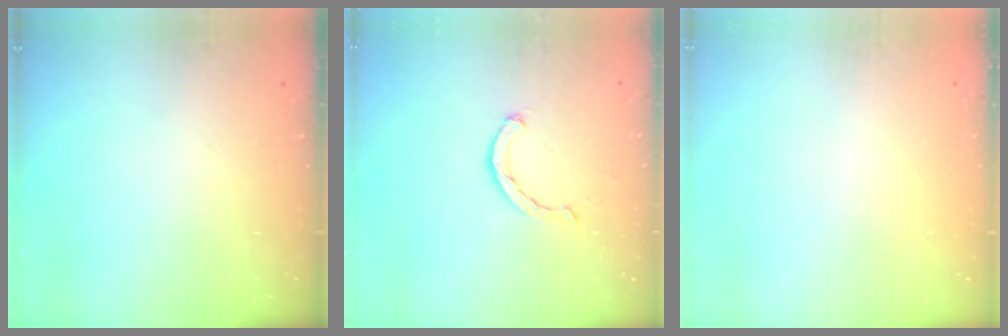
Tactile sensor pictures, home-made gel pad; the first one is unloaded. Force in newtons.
{"total": 2.1, "press": 2.1, "slide": 0.1}
{"total": 2.6, "press": 2.6, "slide": 0.2}